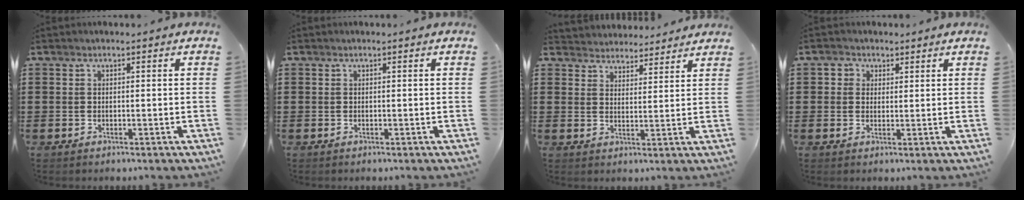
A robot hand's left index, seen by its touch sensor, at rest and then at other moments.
{"total": 0.0}
{"total": 3.7, "force": [3.5, 0.7, -0.7], "torque": [-0.003, -0.020, 0.064]}
{"total": 2.3, "force": [1.2, 1.9, 0.1], "torque": [-0.005, 0.005, 0.021]}